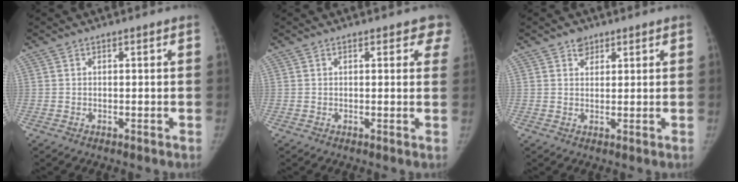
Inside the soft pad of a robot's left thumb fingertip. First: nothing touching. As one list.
[{"total": 3.9, "force": [2.8, 1.9, 1.9], "torque": [0.016, -0.005, 0.017]}, {"total": 2.5, "force": [1.6, 1.9, 0.6], "torque": [0.012, -0.008, 0.022]}]